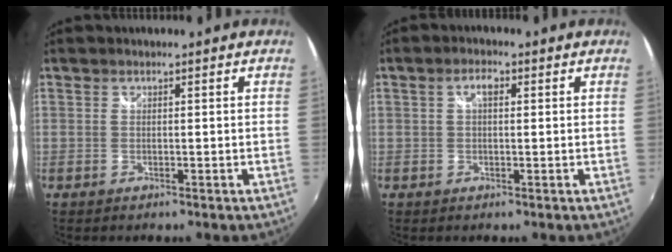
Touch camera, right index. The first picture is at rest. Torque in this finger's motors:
{"motor_torque": [0.71, 0.20, 0.20, 0.05]}